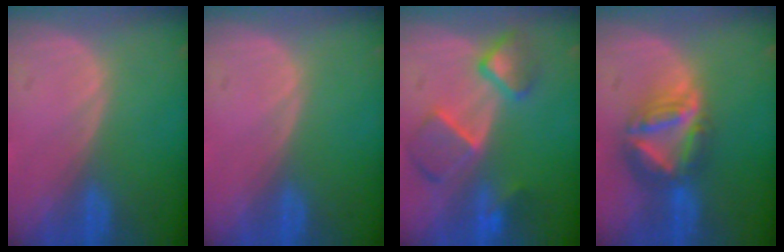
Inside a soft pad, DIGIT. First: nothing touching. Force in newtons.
{"total": 0.0}
{"total": 7.2, "press": 6.8, "slide": 2.3}
{"total": 7.9, "press": 6.8, "slide": 4.0}